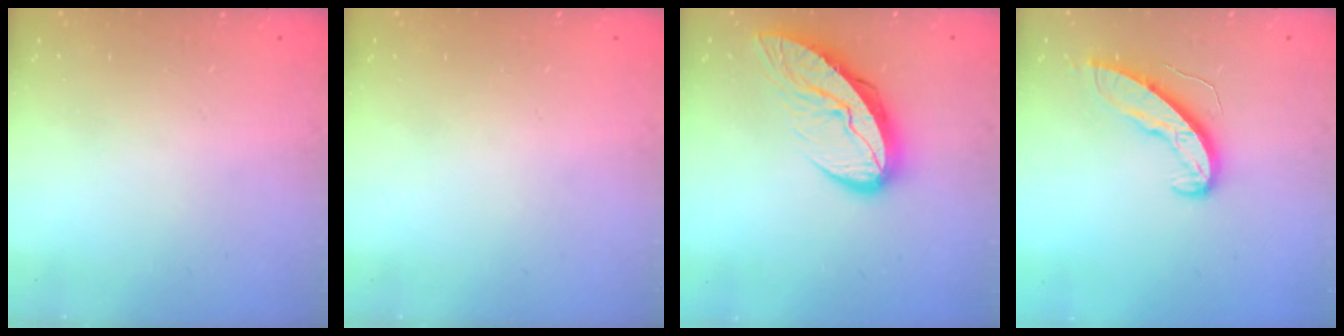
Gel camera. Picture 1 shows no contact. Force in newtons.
{"total": 0.0}
{"total": 12.5, "press": 12.5, "slide": 1.2}
{"total": 10.5, "press": 10.5, "slide": 0.5}